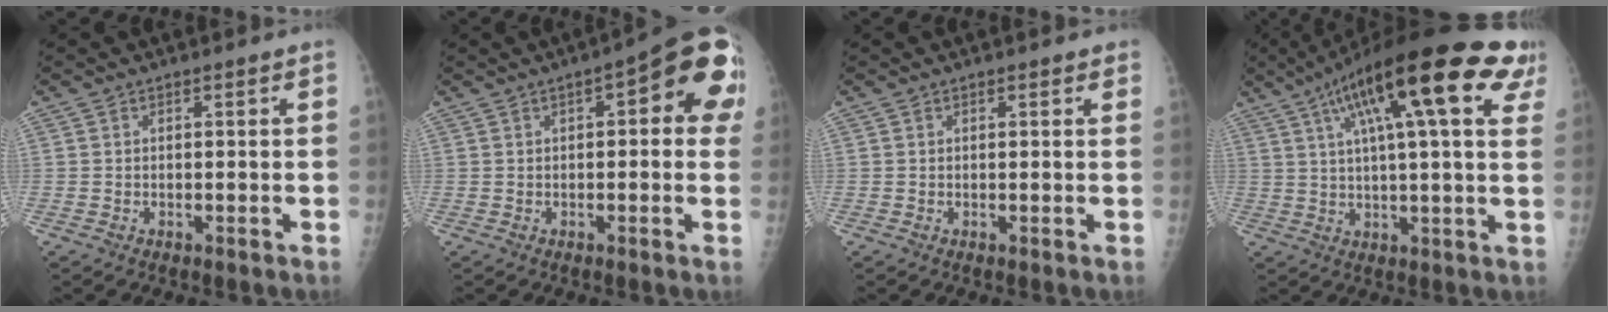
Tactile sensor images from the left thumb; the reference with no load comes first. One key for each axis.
{"total": 13.2, "fx": 3.6, "fy": 4.9, "fz": 11.7, "tx": -0.110, "ty": 0.018, "tz": 0.032}
{"total": 0.8, "fx": 0.6, "fy": 0.4, "fz": 0.3, "tx": -0.001, "ty": -0.003, "tz": 0.004}
{"total": 25.6, "fx": 12.0, "fy": 6.3, "fz": 21.7, "tx": -0.327, "ty": 0.021, "tz": 0.174}